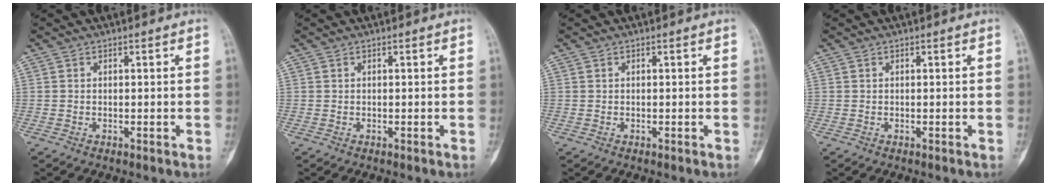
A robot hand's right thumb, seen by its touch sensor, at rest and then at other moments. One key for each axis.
{"total": 0.0}
{"total": 0.0}
{"total": 0.0}